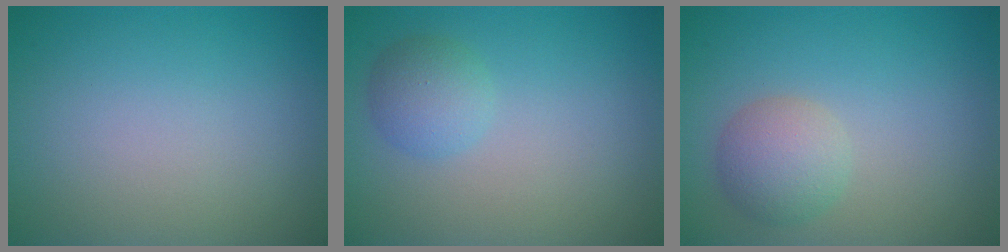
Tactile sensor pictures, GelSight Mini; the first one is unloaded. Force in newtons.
{"total": 2.3, "press": 2.3, "slide": 0.1}
{"total": 3.0, "press": 3.0, "slide": 0.1}